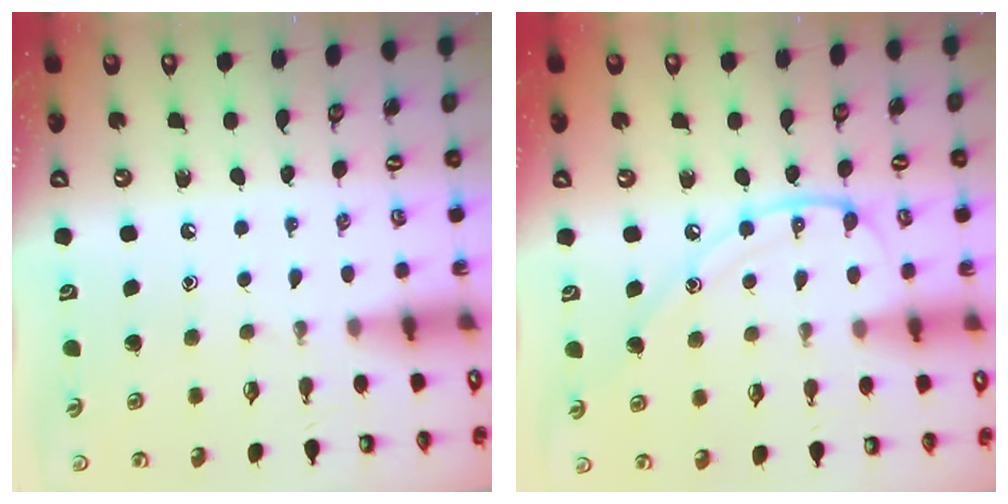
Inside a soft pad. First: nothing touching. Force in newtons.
{"total": 12.5, "press": 12.4, "slide": 1.4}